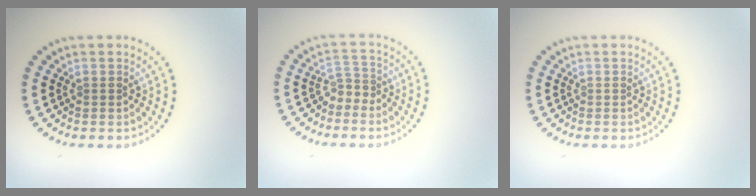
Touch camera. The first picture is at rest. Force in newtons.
{"total": 1.7, "press": 1.1, "slide": 1.3}
{"total": 0.0}